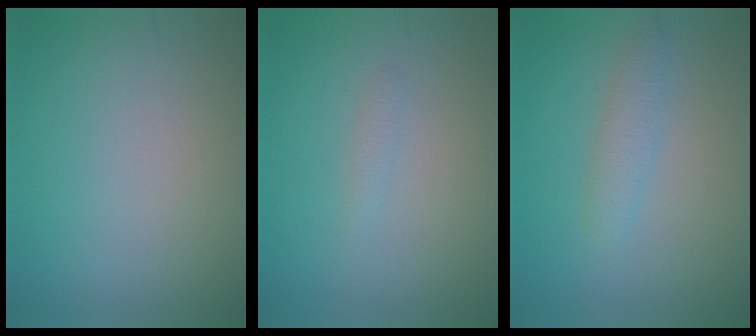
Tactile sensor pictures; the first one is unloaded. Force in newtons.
{"total": 0.6, "press": 0.6, "slide": 0.1}
{"total": 1.7, "press": 1.7, "slide": 0.1}